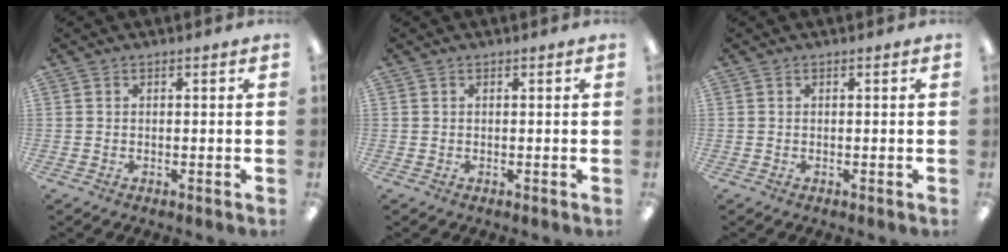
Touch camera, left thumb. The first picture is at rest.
{"total": 0.0}
{"total": 0.0}